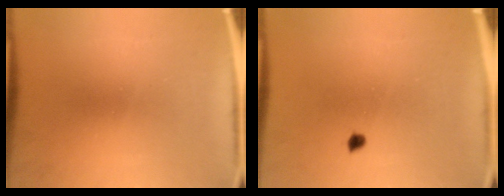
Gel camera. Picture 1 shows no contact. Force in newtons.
{"total": 1.1}